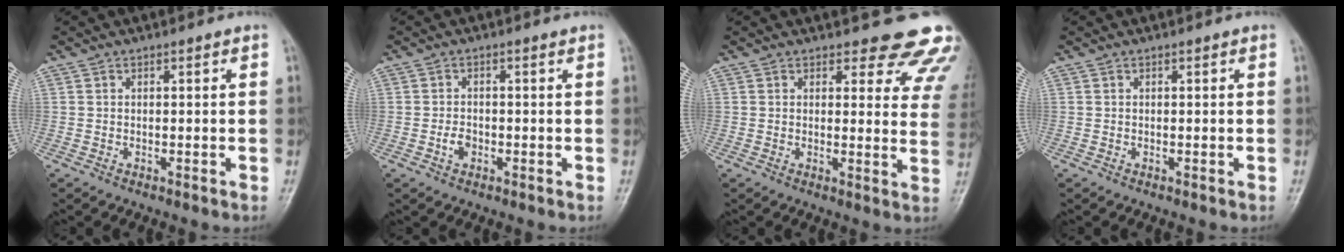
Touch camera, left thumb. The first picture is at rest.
{"total": 2.0, "force": [-0.7, 1.3, 1.3], "torque": [-0.016, 0.006, -0.010]}
{"total": 12.8, "force": [11.3, 4.6, 4.0], "torque": [0.010, -0.078, 0.099]}
{"total": 0.0}